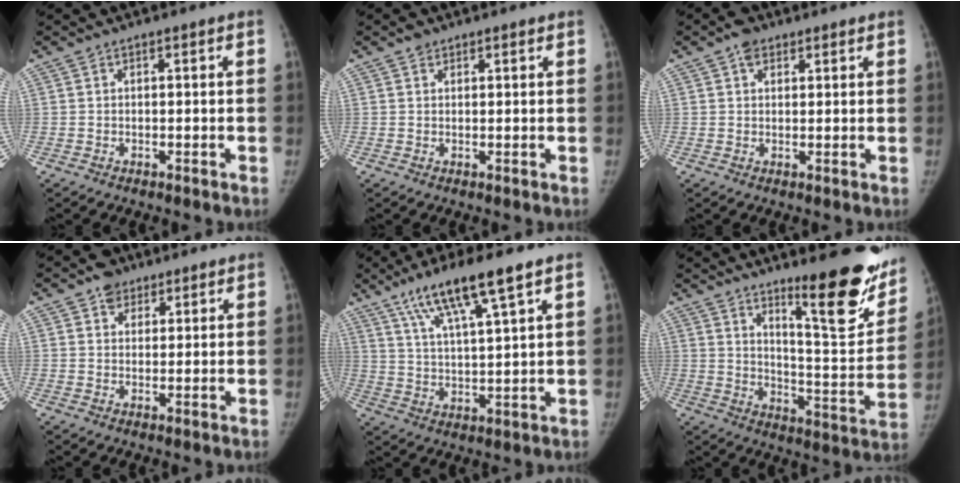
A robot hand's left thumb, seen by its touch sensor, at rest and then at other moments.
{"total": 1.8, "force": [1.2, 1.2, 0.4], "torque": [0.007, -0.005, 0.016]}
{"total": 3.5, "force": [2.0, 2.4, 1.5], "torque": [-0.006, -0.007, 0.029]}
{"total": 4.5, "force": [2.9, 3.3, 1.0], "torque": [0.009, -0.014, 0.043]}
{"total": 13.0, "force": [8.0, 1.7, 10.0], "torque": [-0.181, -0.024, 0.148]}
{"total": 20.8, "force": [13.1, 4.6, 15.4], "torque": [-0.166, -0.095, 0.198]}